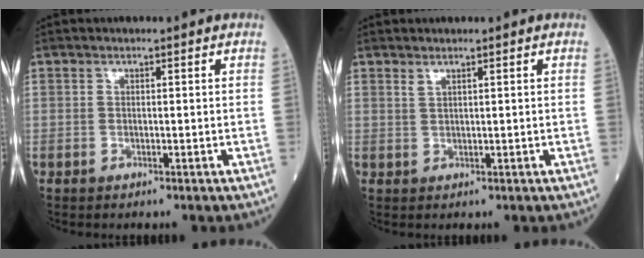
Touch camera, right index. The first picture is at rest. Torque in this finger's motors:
{"motor_torque": [-0.11, 0.11, -0.06, -0.01]}